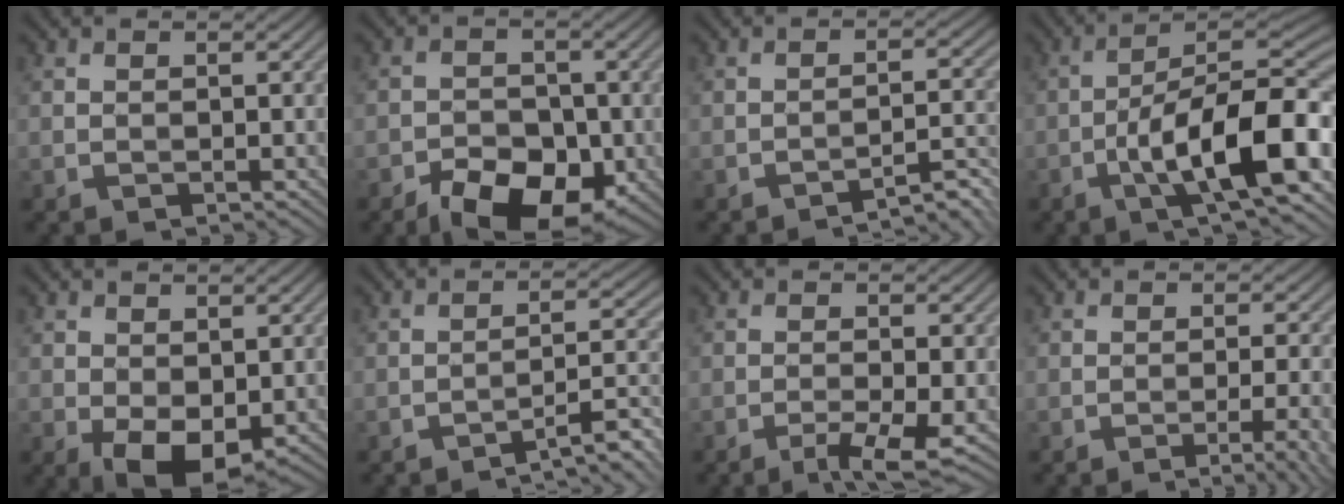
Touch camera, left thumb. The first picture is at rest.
{"total": 9.9, "force": [-5.7, 5.8, 5.6], "torque": [-0.076, -0.006, -0.090]}
{"total": 4.3, "force": [-3.6, 0.4, 2.3], "torque": [-0.030, 0.020, -0.054]}
{"total": 15.5, "force": [-5.9, 5.2, 13.3], "torque": [-0.200, 0.006, -0.103]}
{"total": 6.2, "force": [-1.2, 3.7, 4.8], "torque": [-0.098, -0.013, -0.019]}
{"total": 7.0, "force": [-5.2, 1.2, 4.5], "torque": [-0.061, 0.020, -0.080]}
{"total": 4.1, "force": [-2.3, 0.4, 3.4], "torque": [-0.062, 0.000, -0.041]}
{"total": 5.7, "force": [-2.4, 1.4, 5.0], "torque": [-0.060, 0.006, -0.029]}